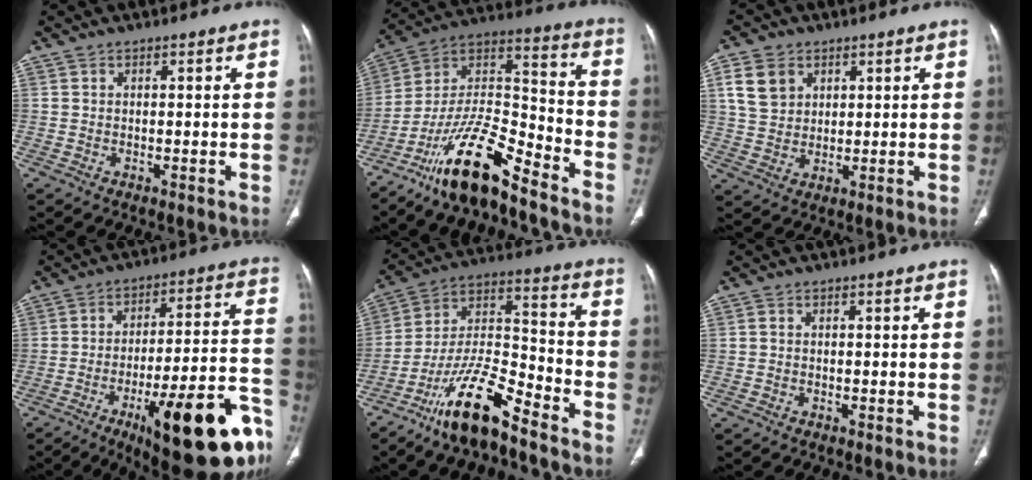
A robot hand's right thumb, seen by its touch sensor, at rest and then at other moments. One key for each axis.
{"total": 17.6, "fx": -13.0, "fy": 4.6, "fz": 10.9, "tx": -0.187, "ty": 0.088, "tz": -0.238}
{"total": 7.9, "fx": 3.4, "fy": 5.9, "fz": 3.9, "tx": -0.057, "ty": -0.008, "tz": 0.072}
{"total": 27.6, "fx": -13.4, "fy": 7.4, "fz": 23.0, "tx": -0.238, "ty": 0.069, "tz": -0.188}
{"total": 16.3, "fx": -11.8, "fy": 4.2, "fz": 10.4, "tx": -0.185, "ty": 0.080, "tz": -0.217}
{"total": 0.0}